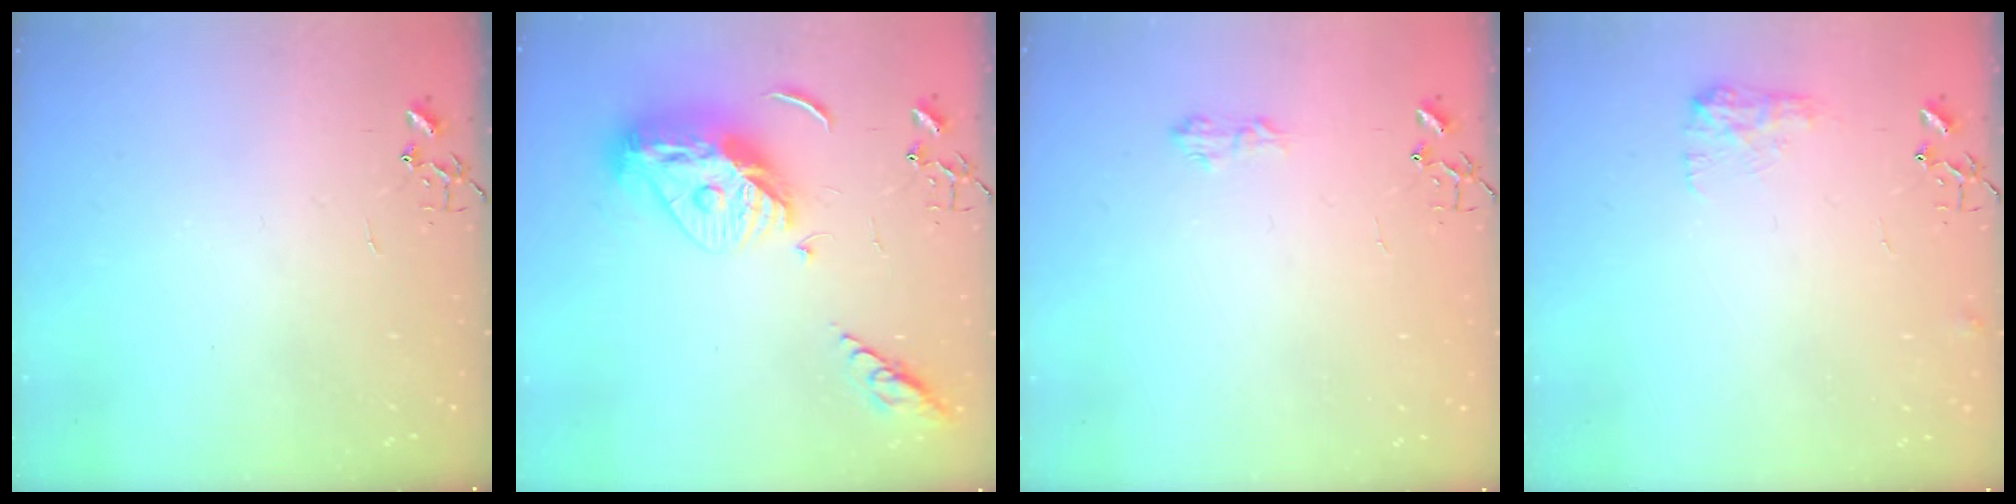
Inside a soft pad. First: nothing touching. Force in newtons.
{"total": 15.9, "press": 15.8, "slide": 1.5}
{"total": 5.9, "press": 5.9, "slide": 0.8}
{"total": 8.3, "press": 8.2, "slide": 0.3}